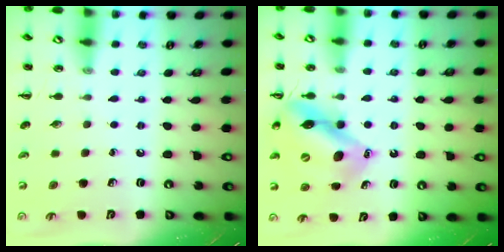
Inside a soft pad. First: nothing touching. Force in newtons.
{"total": 13.3, "press": 12.7, "slide": 4.0}